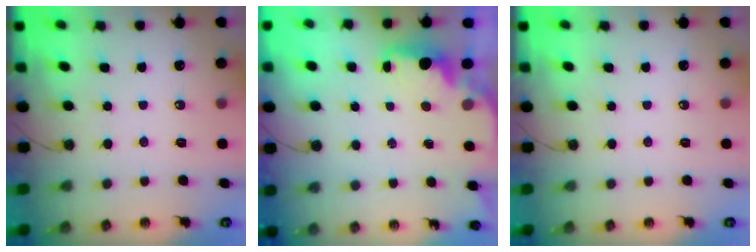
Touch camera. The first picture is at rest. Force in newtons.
{"total": 2.4, "press": 2.3, "slide": 0.8}
{"total": 0.0}